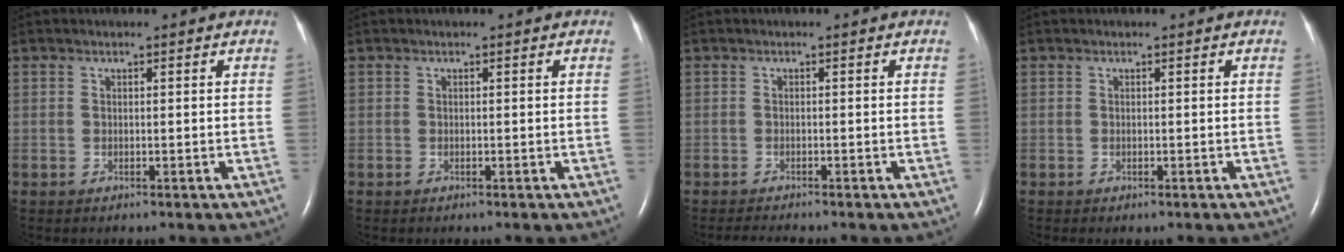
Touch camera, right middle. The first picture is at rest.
{"total": 0.0}
{"total": 1.8, "force": [-1.7, -0.4, 0.5], "torque": [-0.018, -0.009, -0.029]}
{"total": 0.0}